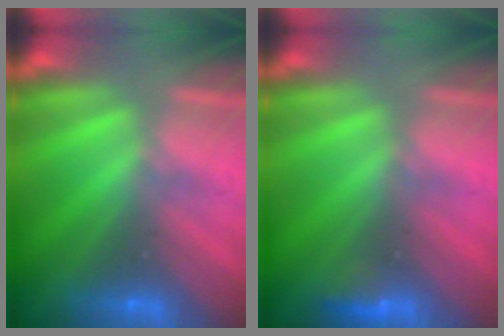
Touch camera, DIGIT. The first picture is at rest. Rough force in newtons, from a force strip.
{"total": 2.9}